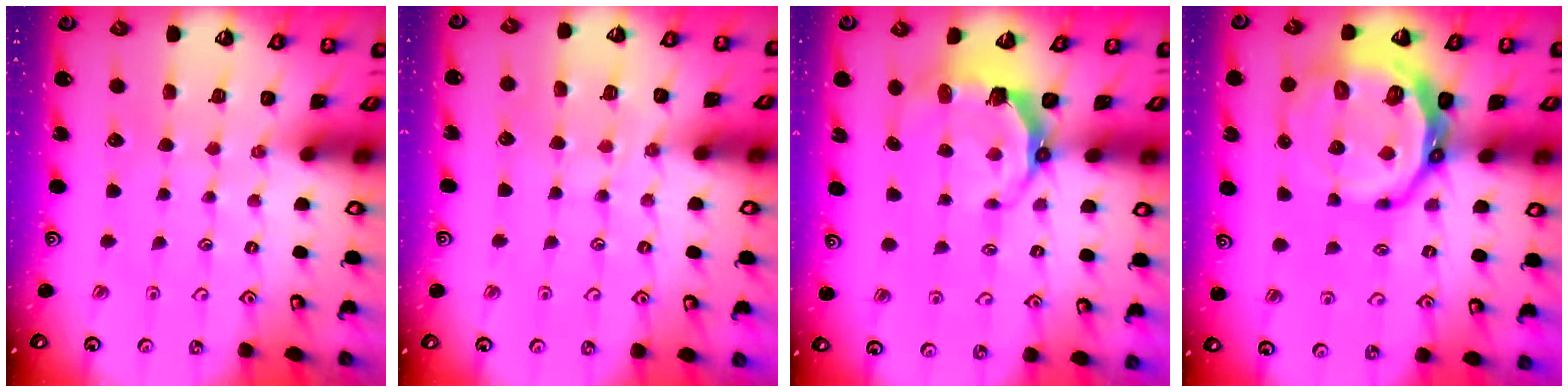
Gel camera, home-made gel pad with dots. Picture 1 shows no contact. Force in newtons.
{"total": 6.2, "press": 6.2, "slide": 1.0}
{"total": 6.5, "press": 4.8, "slide": 4.3}
{"total": 17.3, "press": 16.8, "slide": 4.4}